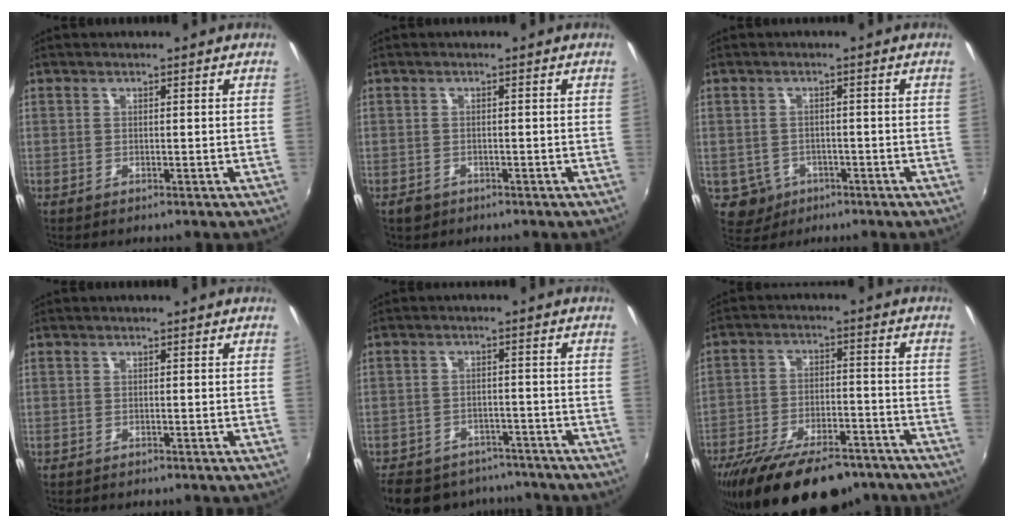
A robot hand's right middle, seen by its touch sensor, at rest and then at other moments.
{"total": 2.0, "force": [-1.2, 1.6, 0.5], "torque": [-0.015, -0.003, -0.017]}
{"total": 5.0, "force": [-1.9, 4.4, 1.2], "torque": [-0.036, 0.001, -0.021]}
{"total": 0.5, "force": [-0.5, 0.3, 0.0], "torque": [-0.003, -0.003, -0.009]}
{"total": 16.8, "force": [-13.3, 8.4, 5.9], "torque": [-0.147, 0.010, -0.177]}
{"total": 20.6, "force": [-15.8, 7.6, 10.9], "torque": [-0.209, -0.031, -0.233]}